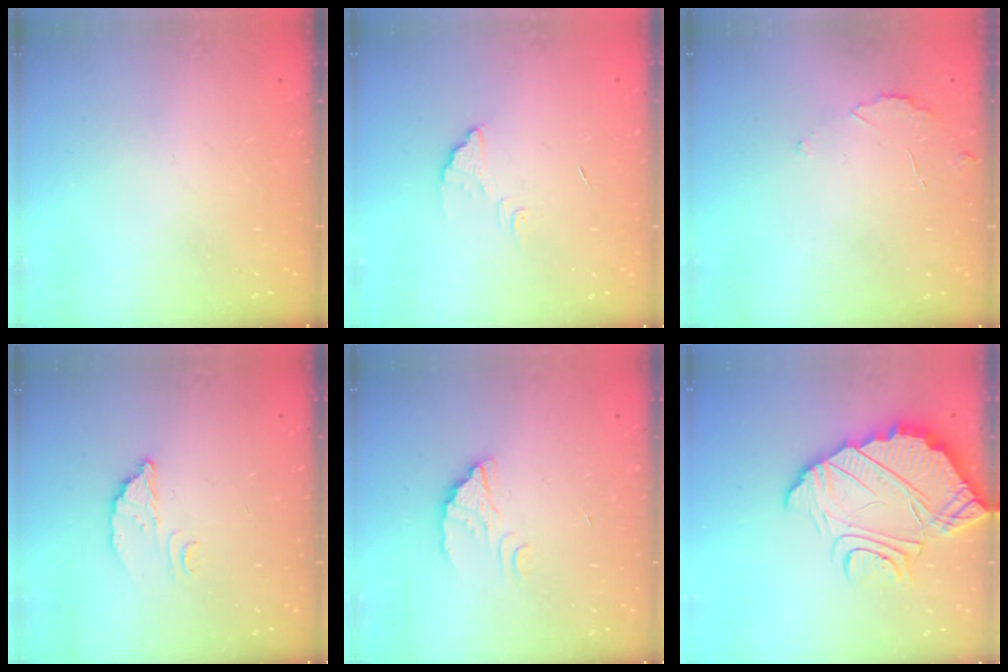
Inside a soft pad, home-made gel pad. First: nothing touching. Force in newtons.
{"total": 3.3, "press": 3.3, "slide": 0.3}
{"total": 2.7, "press": 2.6, "slide": 0.3}
{"total": 2.8, "press": 2.8, "slide": 0.2}
{"total": 2.3, "press": 2.3, "slide": 0.2}
{"total": 12.8, "press": 12.7, "slide": 1.1}